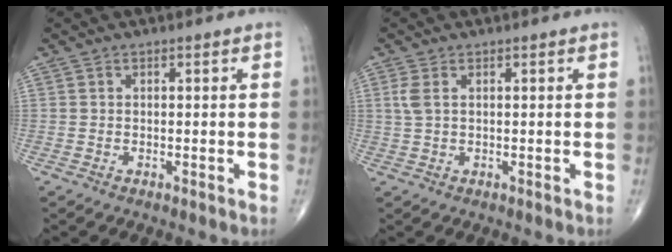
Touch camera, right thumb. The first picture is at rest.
{"total": 2.3, "force": [0.7, 1.0, 1.9], "torque": [-0.054, 0.008, 0.020]}